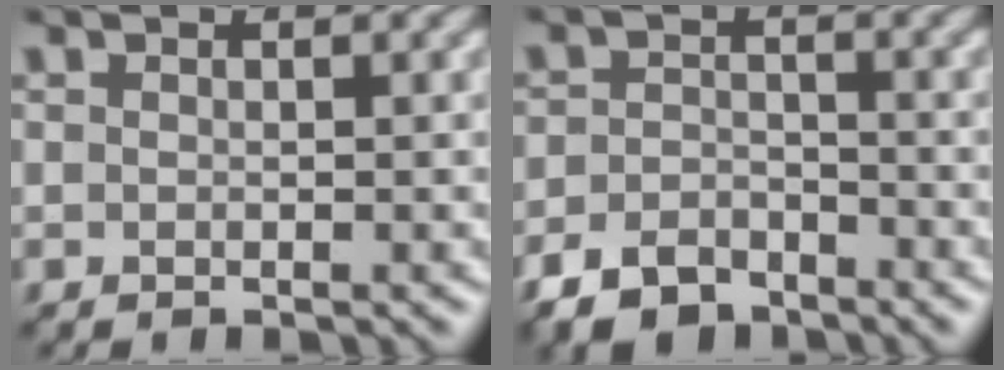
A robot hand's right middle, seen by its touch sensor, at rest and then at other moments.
{"total": 4.1, "force": [-3.3, 2.0, 1.4], "torque": [-0.027, 0.000, -0.068]}